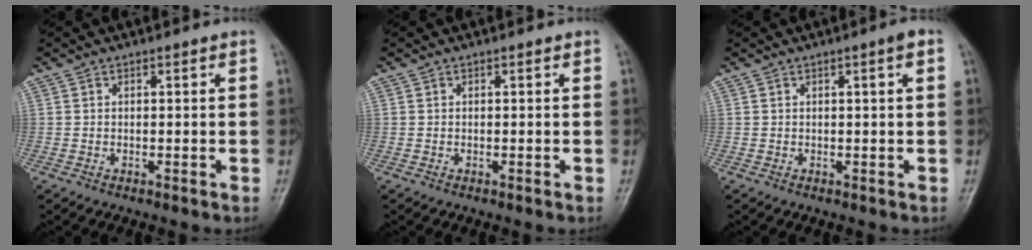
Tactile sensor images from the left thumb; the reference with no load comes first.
{"total": 0.0}
{"total": 1.6, "force": [0.5, -0.1, 1.6], "torque": [-0.026, 0.004, 0.008]}